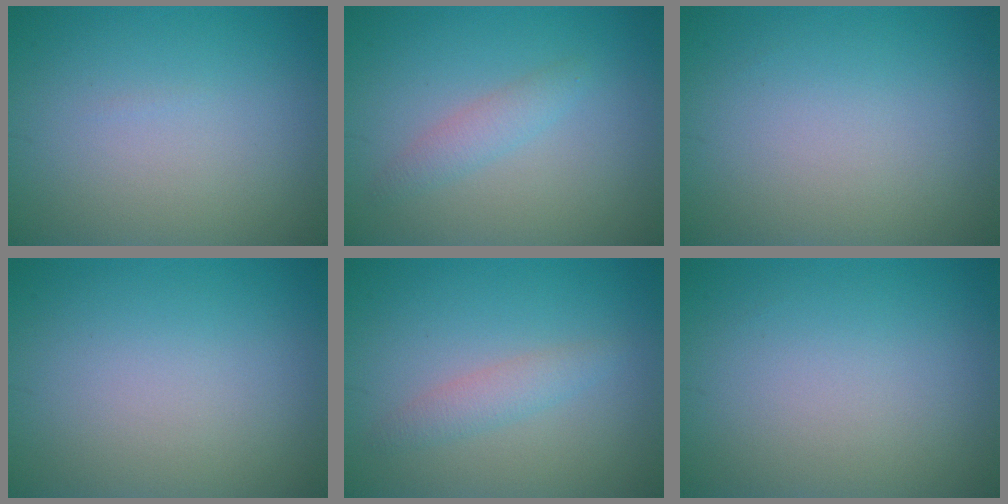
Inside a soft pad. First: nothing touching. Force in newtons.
{"total": 1.7, "press": 1.7, "slide": 0.1}
{"total": 0.0}
{"total": 0.0}
{"total": 1.8, "press": 1.8, "slide": 0.0}
{"total": 0.0}